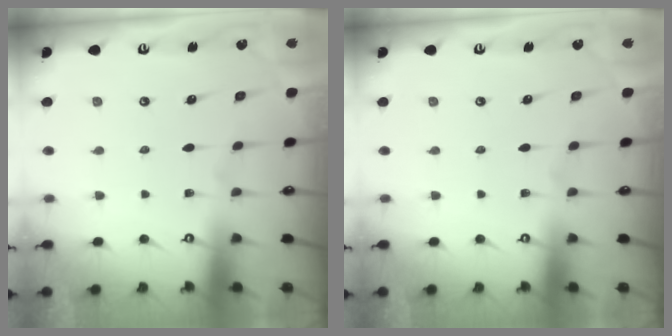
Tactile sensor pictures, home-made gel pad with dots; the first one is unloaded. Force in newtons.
{"total": 0.0}